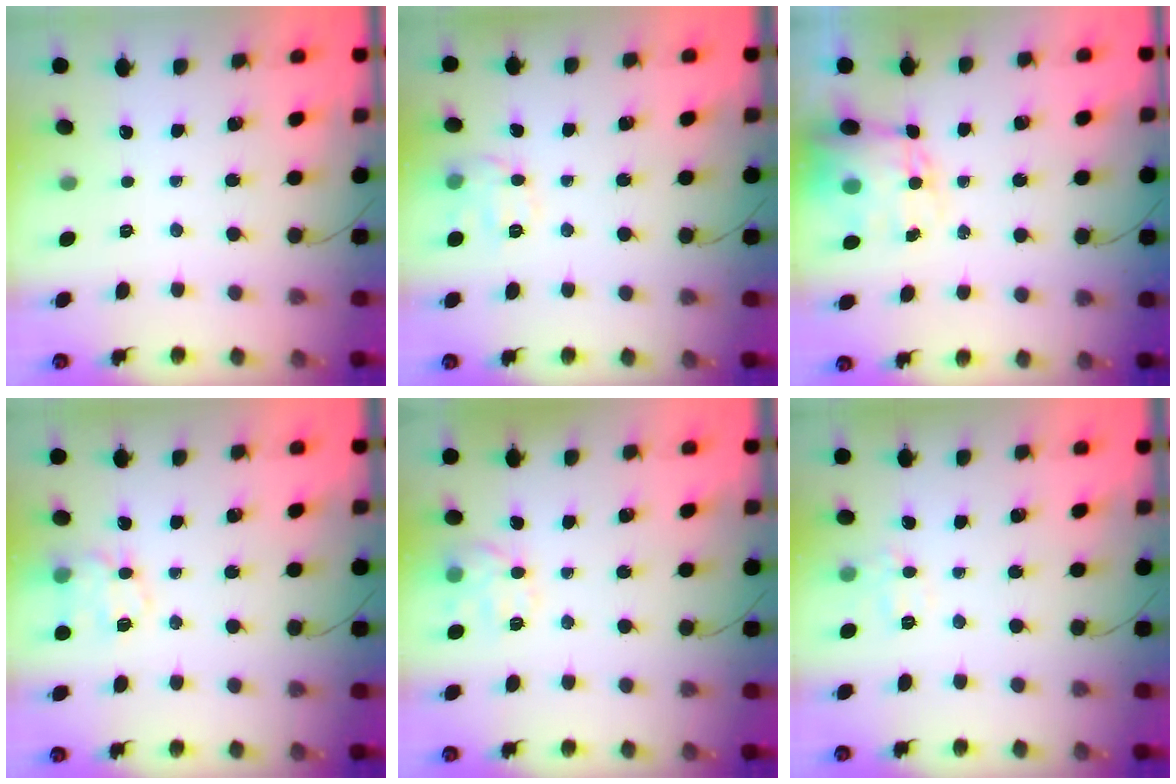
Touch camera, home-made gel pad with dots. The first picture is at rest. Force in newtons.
{"total": 9.4, "press": 9.3, "slide": 1.2}
{"total": 14.3, "press": 13.8, "slide": 3.5}
{"total": 12.9, "press": 12.9, "slide": 1.0}
{"total": 8.2, "press": 8.2, "slide": 0.4}
{"total": 8.2, "press": 8.0, "slide": 1.5}